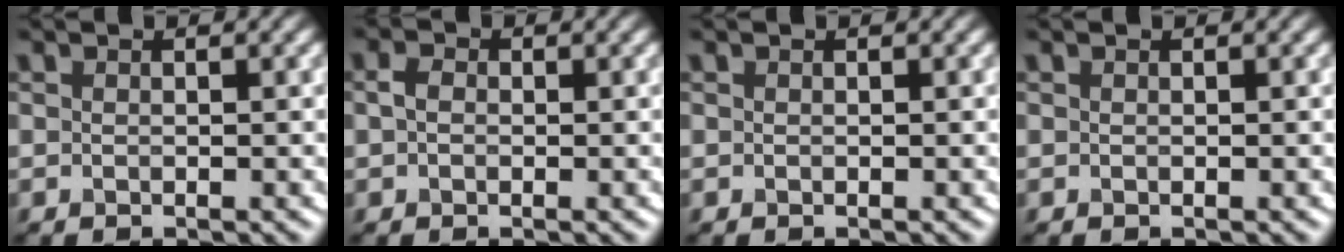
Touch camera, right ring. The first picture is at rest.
{"total": 1.4, "force": [0.1, 1.1, 0.9], "torque": [-0.016, 0.003, -0.004]}
{"total": 0.0}
{"total": 0.0}